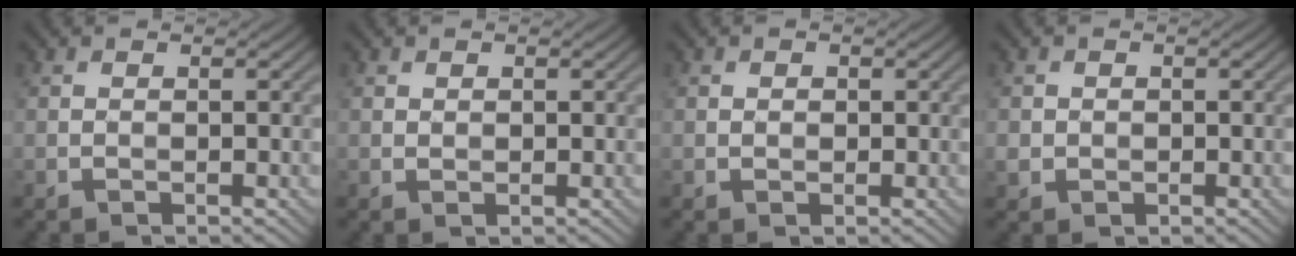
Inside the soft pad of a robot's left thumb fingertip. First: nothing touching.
{"total": 0.5, "force": [0.3, 0.4, 0.2], "torque": [-0.007, -0.001, 0.007]}
{"total": 0.7, "force": [0.1, 0.6, 0.3], "torque": [-0.008, -0.001, 0.000]}
{"total": 1.8, "force": [-0.1, 1.7, 0.4], "torque": [-0.019, -0.004, -0.002]}